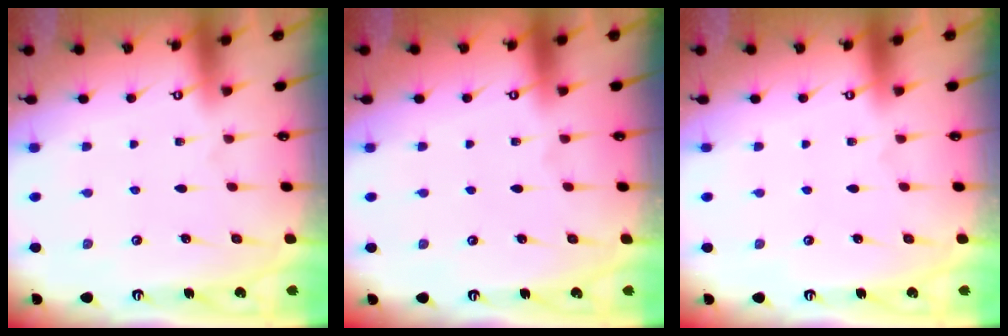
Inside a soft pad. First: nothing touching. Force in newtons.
{"total": 0.0}
{"total": 0.0}